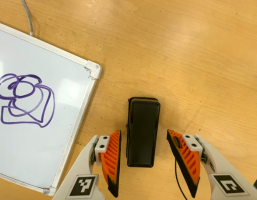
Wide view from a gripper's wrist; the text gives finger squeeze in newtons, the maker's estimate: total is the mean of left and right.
{"total": 0.0}